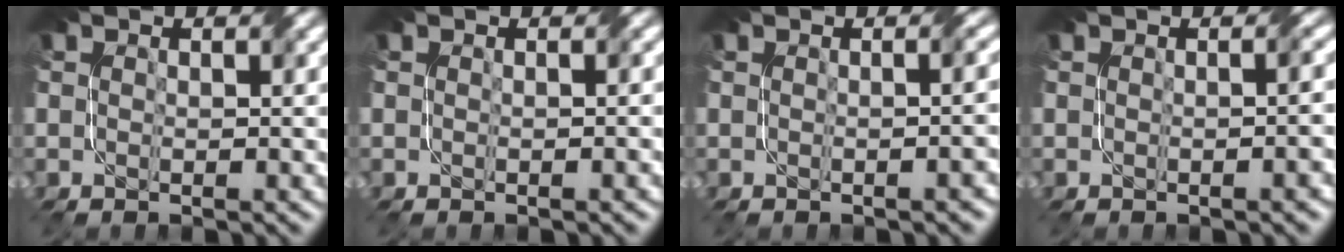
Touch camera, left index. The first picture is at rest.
{"total": 0.6, "force": [-0.2, 0.2, 0.6], "torque": [-0.006, -0.004, -0.008]}
{"total": 2.5, "force": [-0.3, 1.1, 2.2], "torque": [-0.003, 0.005, -0.005]}
{"total": 2.1, "force": [-0.2, 0.8, 1.9], "torque": [-0.008, 0.002, -0.004]}